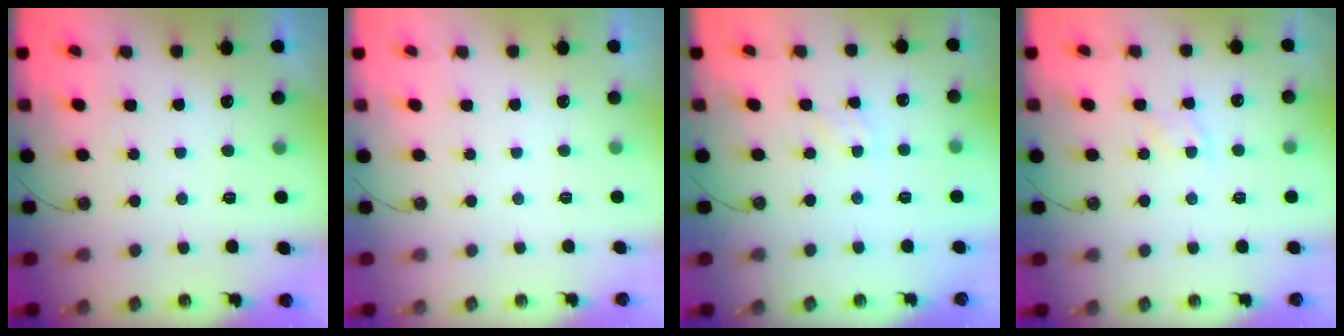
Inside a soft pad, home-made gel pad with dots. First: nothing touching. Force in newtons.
{"total": 0.0}
{"total": 0.9, "press": 0.9, "slide": 0.2}
{"total": 6.0, "press": 6.0, "slide": 0.7}